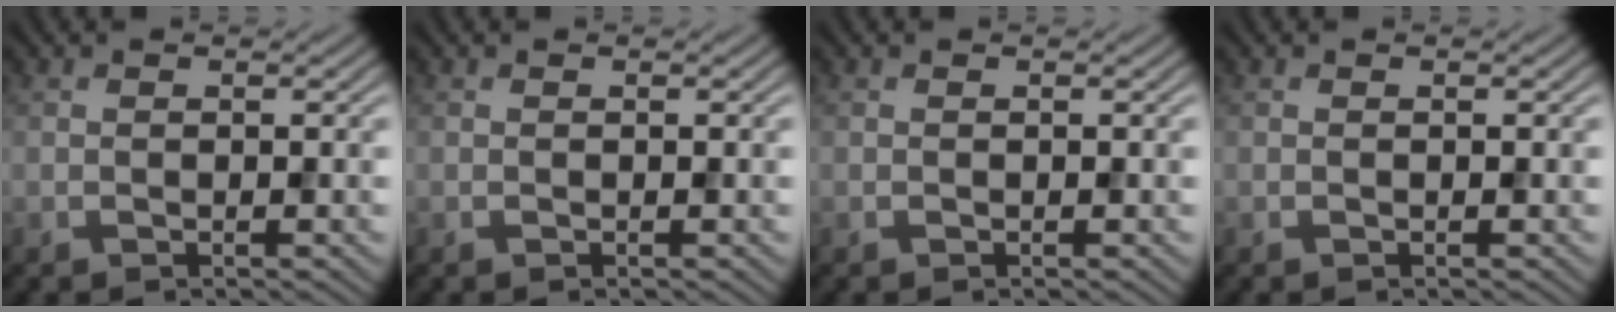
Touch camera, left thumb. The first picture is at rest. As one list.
[{"total": 0.0}, {"total": 0.0}, {"total": 0.0}]